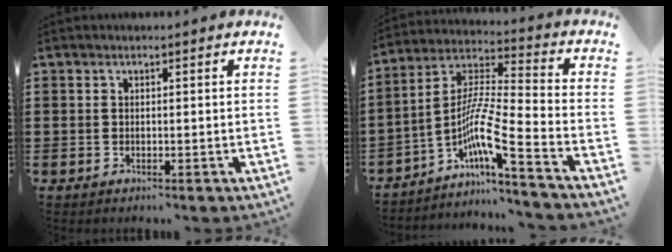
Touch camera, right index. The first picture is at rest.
{"total": 8.8, "force": [-4.8, 0.4, 7.4], "torque": [-0.159, -0.027, -0.102]}